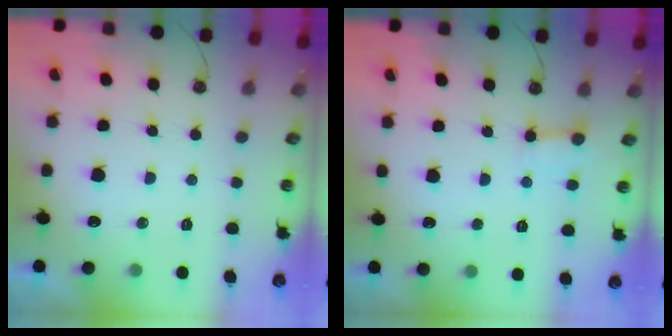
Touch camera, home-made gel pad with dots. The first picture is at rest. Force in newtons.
{"total": 2.7, "press": 2.7, "slide": 0.5}